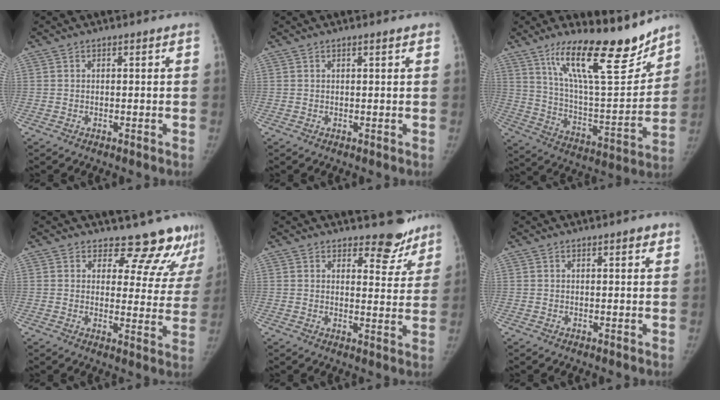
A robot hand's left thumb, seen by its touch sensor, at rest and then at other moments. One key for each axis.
{"total": 1.1, "fx": 0.8, "fy": 0.2, "fz": 0.7, "tx": -0.008, "ty": 0.001, "tz": 0.010}
{"total": 21.7, "fx": 15.6, "fy": 5.5, "fz": 14.0, "tx": -0.190, "ty": -0.092, "tz": 0.268}
{"total": 13.2, "fx": 12.2, "fy": 4.7, "fz": 2.1, "tx": 0.026, "ty": -0.106, "tz": 0.126}
{"total": 7.4, "fx": 6.4, "fy": 3.3, "fz": 1.8, "tx": 0.014, "ty": -0.050, "tz": 0.077}
{"total": 1.6, "fx": 1.0, "fy": 0.5, "fz": 1.2, "tx": -0.012, "ty": -0.003, "tz": 0.012}